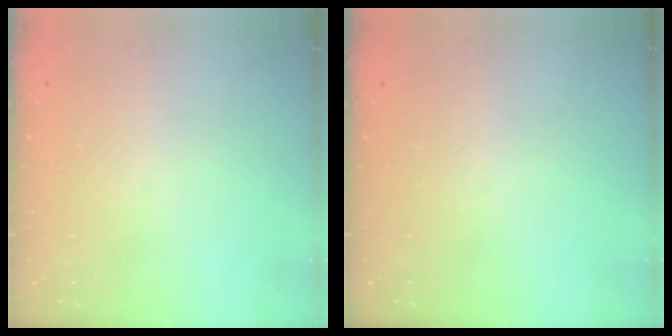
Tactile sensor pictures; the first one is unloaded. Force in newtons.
{"total": 0.0}